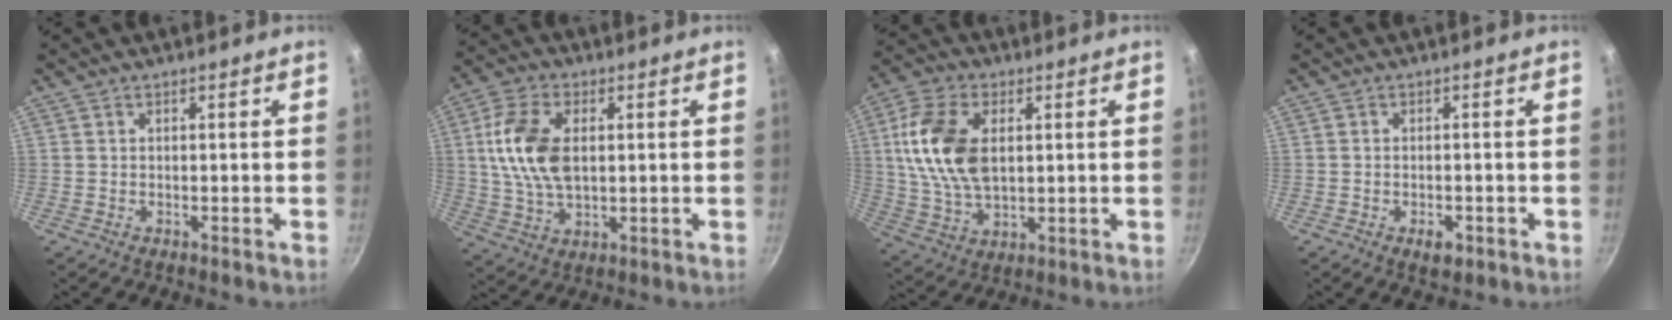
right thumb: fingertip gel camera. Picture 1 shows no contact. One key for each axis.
{"total": 12.9, "fx": 1.9, "fy": 7.7, "fz": 10.2, "tx": -0.186, "ty": 0.003, "tz": 0.034}
{"total": 15.3, "fx": 2.8, "fy": 9.2, "fz": 11.9, "tx": -0.219, "ty": -0.003, "tz": 0.053}
{"total": 2.9, "fx": -1.3, "fy": 1.7, "fz": 2.0, "tx": -0.028, "ty": 0.006, "tz": -0.017}